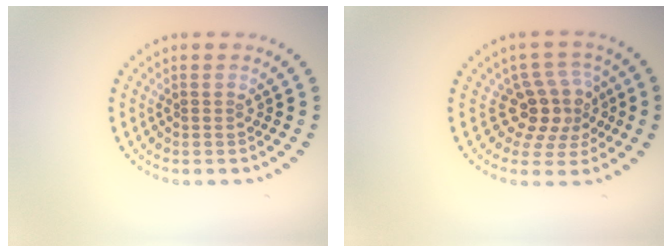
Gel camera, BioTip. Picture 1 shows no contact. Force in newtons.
{"total": 3.9, "press": 3.3, "slide": 2.0}